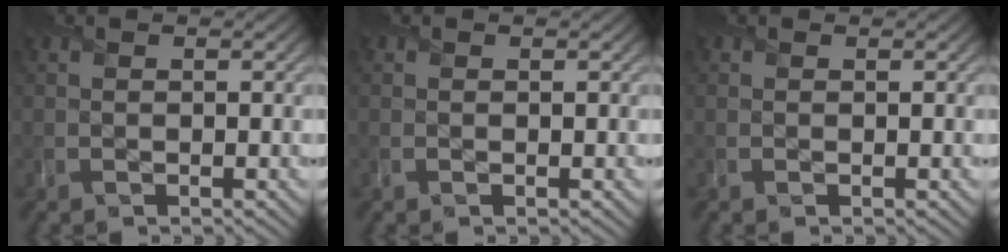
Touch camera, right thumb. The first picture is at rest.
{"total": 0.0}
{"total": 0.0}